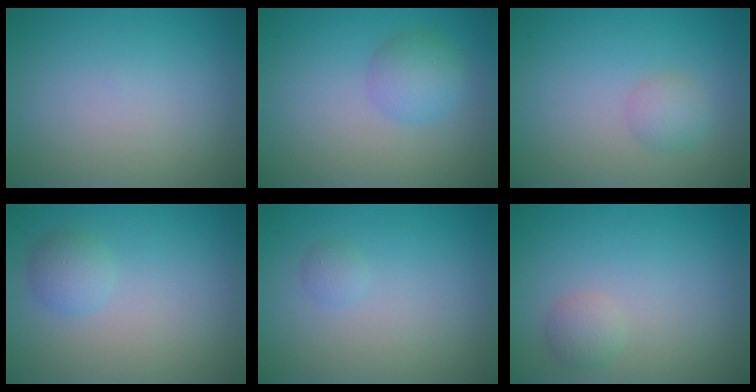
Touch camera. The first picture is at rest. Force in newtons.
{"total": 2.6, "press": 2.6, "slide": 0.1}
{"total": 1.7, "press": 1.7, "slide": 0.0}
{"total": 1.7, "press": 1.7, "slide": 0.1}
{"total": 0.8, "press": 0.8, "slide": 0.0}
{"total": 1.3, "press": 1.3, "slide": 0.0}